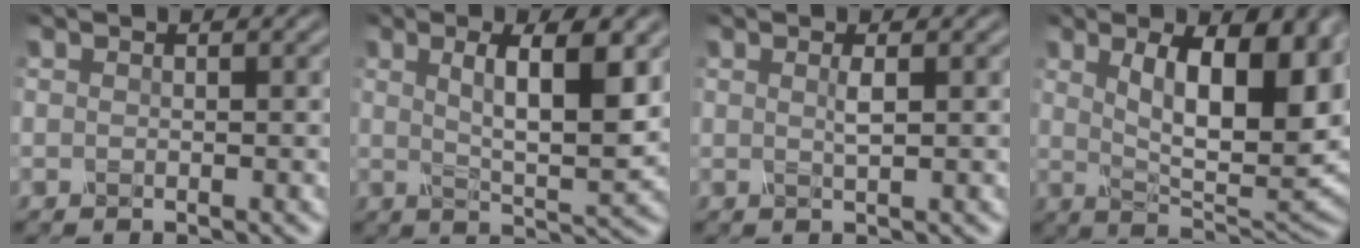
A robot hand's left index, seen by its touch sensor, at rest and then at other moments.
{"total": 6.0, "force": [1.5, 1.3, 5.7], "torque": [-0.090, -0.007, 0.033]}
{"total": 0.7, "force": [0.0, 0.0, 0.7], "torque": [-0.018, 0.001, 0.003]}
{"total": 10.3, "force": [2.7, 3.8, 9.2], "torque": [-0.138, -0.010, 0.051]}